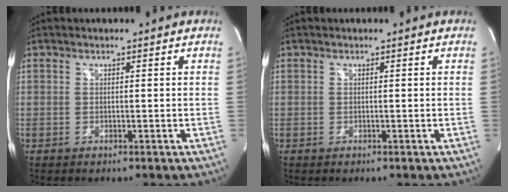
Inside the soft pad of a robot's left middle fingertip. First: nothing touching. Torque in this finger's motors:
{"motor_torque": [0.35, -0.36, -0.04, -0.07]}